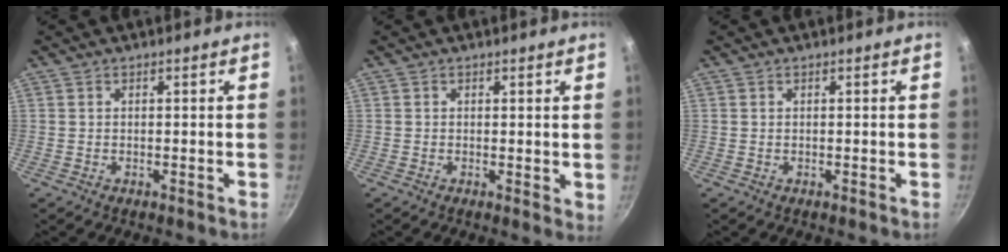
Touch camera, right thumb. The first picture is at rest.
{"total": 1.5, "force": [0.5, 0.8, 1.2], "torque": [-0.015, -0.003, 0.005]}
{"total": 0.0}